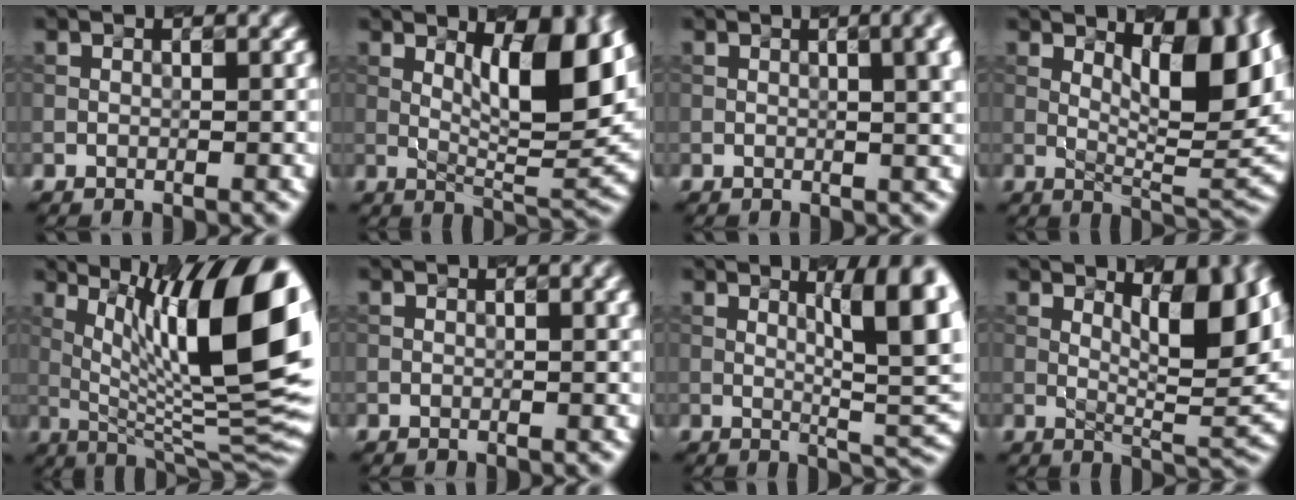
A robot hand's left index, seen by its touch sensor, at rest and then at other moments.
{"total": 9.1, "force": [2.8, 2.6, 8.2], "torque": [-0.123, -0.004, 0.048]}
{"total": 5.6, "force": [1.3, 2.4, 5.0], "torque": [-0.028, 0.019, 0.013]}
{"total": 8.9, "force": [3.0, 2.9, 7.9], "torque": [-0.114, -0.003, 0.053]}
{"total": 15.8, "force": [4.5, 4.4, 14.5], "torque": [-0.196, 0.000, 0.085]}
{"total": 1.4, "force": [0.5, 0.4, 1.3], "torque": [-0.017, 0.004, 0.006]}
{"total": 8.0, "force": [2.3, 1.9, 7.5], "torque": [-0.098, -0.002, 0.039]}
{"total": 6.6, "force": [2.6, 1.6, 5.8], "torque": [-0.082, -0.010, 0.047]}